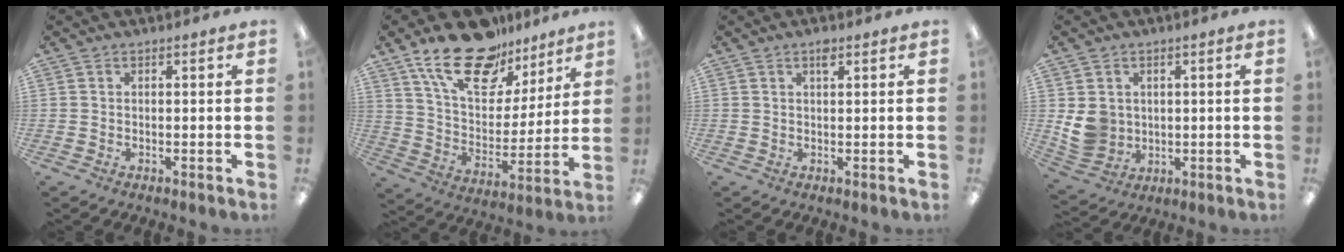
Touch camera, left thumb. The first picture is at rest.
{"total": 20.6, "force": [14.3, 10.2, 10.7], "torque": [-0.187, -0.073, 0.253]}
{"total": 1.8, "force": [1.2, 0.6, 1.2], "torque": [-0.021, -0.001, 0.019]}
{"total": 7.3, "force": [1.0, 6.7, 2.7], "torque": [-0.052, 0.005, 0.025]}